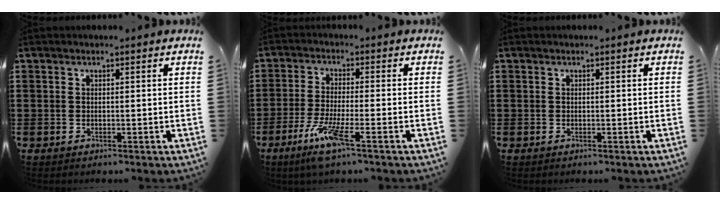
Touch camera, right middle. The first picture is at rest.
{"total": 6.9, "force": [-3.7, 0.8, 5.7], "torque": [-0.116, -0.012, -0.066]}
{"total": 0.0}